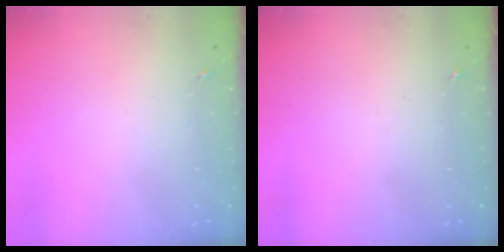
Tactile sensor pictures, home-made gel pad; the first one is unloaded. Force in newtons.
{"total": 0.0}